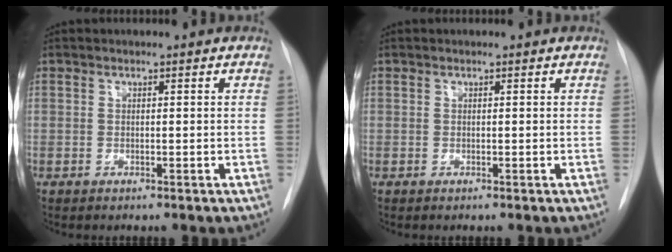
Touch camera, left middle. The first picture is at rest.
{"total": 0.0}